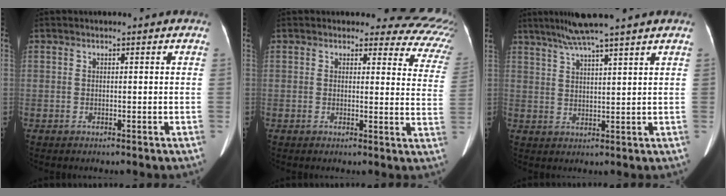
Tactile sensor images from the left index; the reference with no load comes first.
{"total": 11.8, "force": [10.5, 4.6, 2.9], "torque": [0.012, -0.056, 0.065]}
{"total": 8.3, "force": [6.7, -1.2, 4.7], "torque": [-0.083, 0.024, 0.111]}